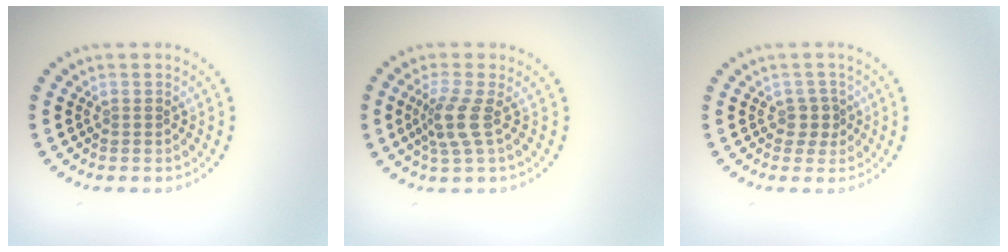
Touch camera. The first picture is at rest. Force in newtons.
{"total": 2.7, "press": 2.0, "slide": 1.7}
{"total": 1.5, "press": 1.2, "slide": 0.8}